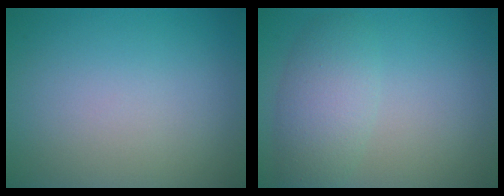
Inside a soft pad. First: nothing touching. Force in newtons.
{"total": 3.8, "press": 3.8, "slide": 0.3}